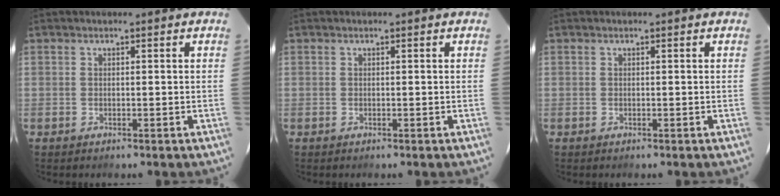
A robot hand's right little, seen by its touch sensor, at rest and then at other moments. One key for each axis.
{"total": 0.0}
{"total": 0.0}